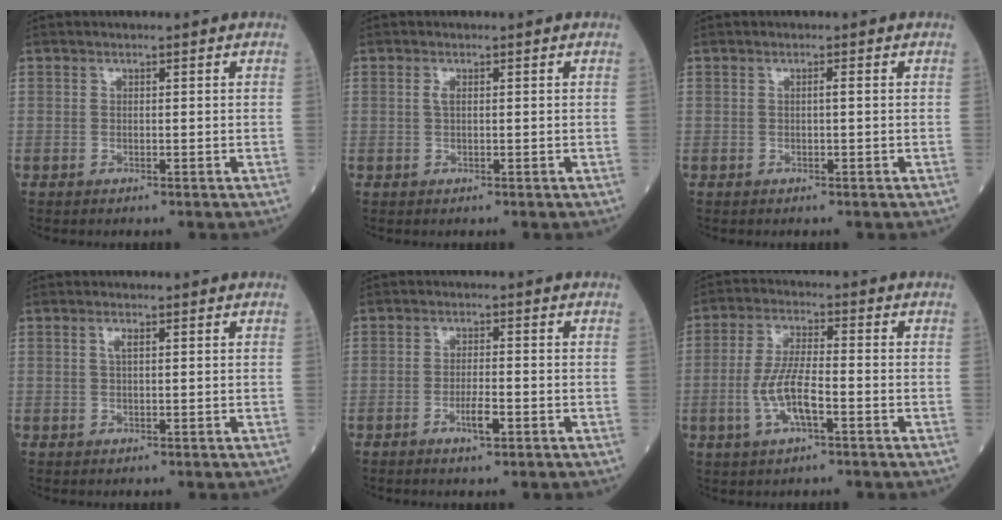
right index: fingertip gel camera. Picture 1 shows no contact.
{"total": 0.9, "force": [0.2, 0.3, 0.8], "torque": [-0.020, 0.000, 0.002]}
{"total": 0.5, "force": [0.0, -0.1, 0.5], "torque": [-0.007, 0.001, 0.000]}
{"total": 1.1, "force": [0.4, 0.2, 1.0], "torque": [-0.024, 0.002, 0.006]}
{"total": 3.1, "force": [-1.5, 0.4, 2.7], "torque": [-0.048, -0.001, -0.028]}
{"total": 7.3, "force": [-2.3, 1.7, 6.7], "torque": [-0.142, 0.001, -0.046]}